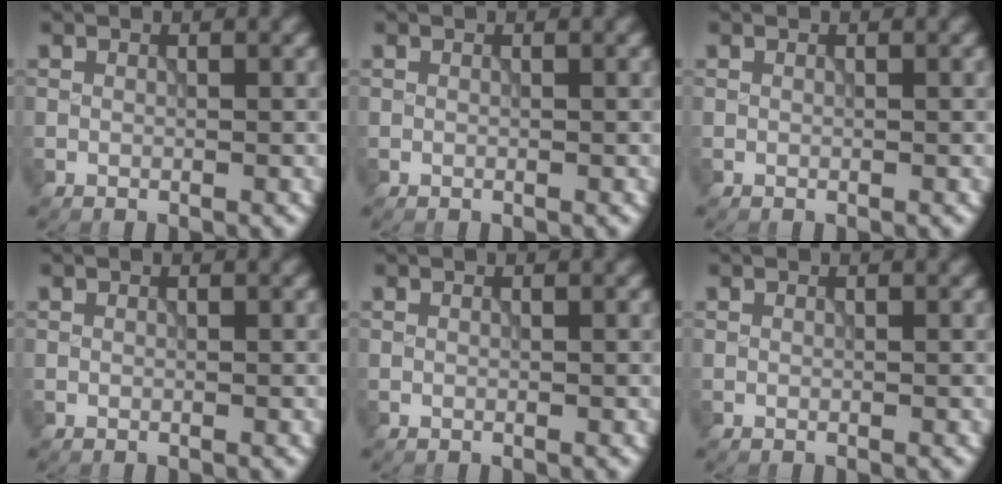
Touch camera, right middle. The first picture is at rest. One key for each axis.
{"total": 0.0}
{"total": 0.0}
{"total": 0.0}
{"total": 0.0}
{"total": 0.0}